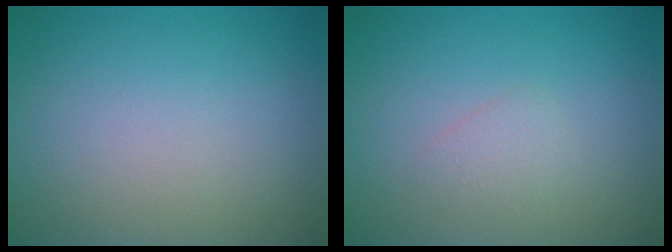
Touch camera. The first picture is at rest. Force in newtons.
{"total": 1.1, "press": 1.1, "slide": 0.0}